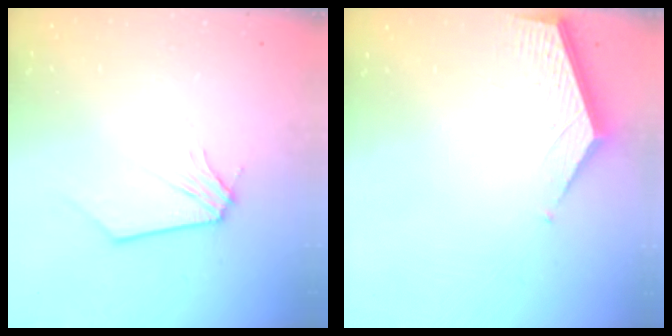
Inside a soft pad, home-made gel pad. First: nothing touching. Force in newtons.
{"total": 3.7, "press": 3.7, "slide": 0.2}